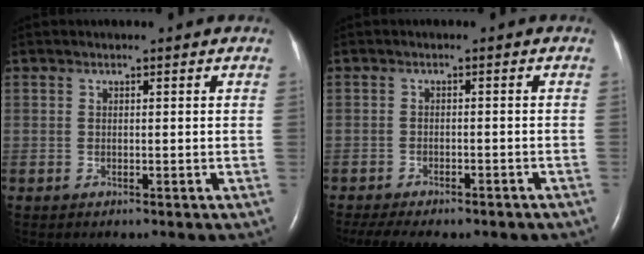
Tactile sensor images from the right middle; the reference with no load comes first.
{"total": 11.5, "force": [-9.3, 3.6, 5.7], "torque": [-0.093, -0.001, -0.120]}